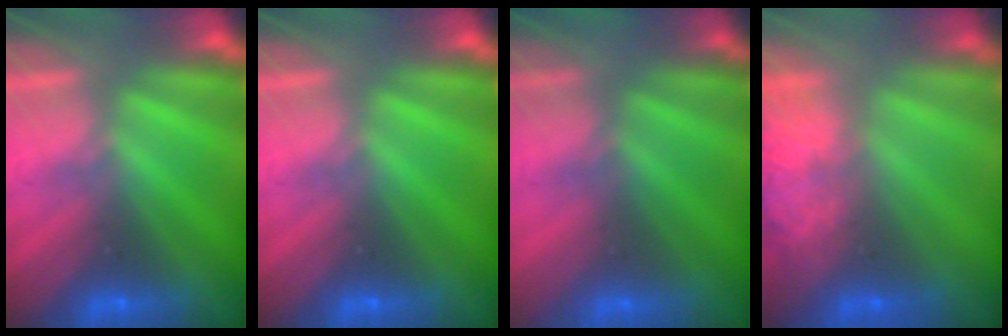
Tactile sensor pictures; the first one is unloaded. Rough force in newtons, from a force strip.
{"total": 0.0}
{"total": 2.5}
{"total": 7.3}